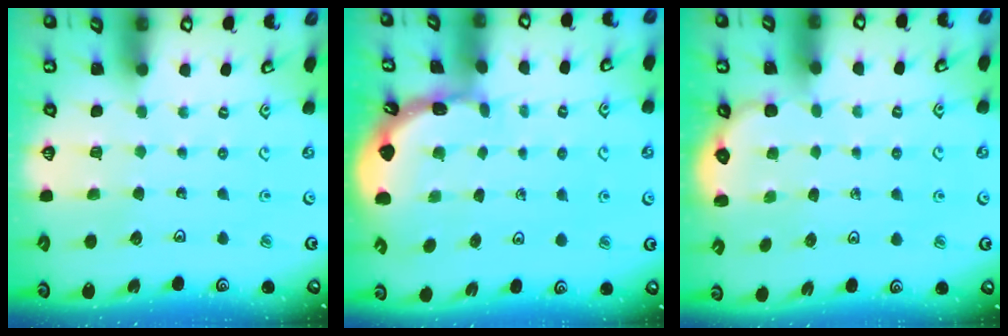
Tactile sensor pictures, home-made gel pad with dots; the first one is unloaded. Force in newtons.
{"total": 1.7, "press": 1.7, "slide": 0.1}
{"total": 1.5, "press": 1.2, "slide": 0.9}